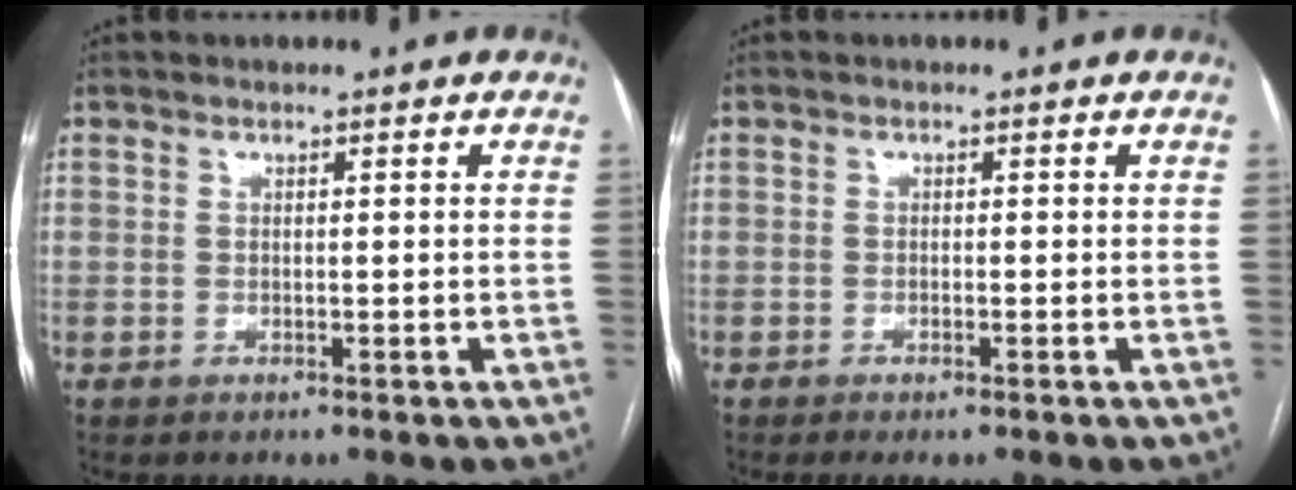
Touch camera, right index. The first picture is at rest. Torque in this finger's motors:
{"motor_torque": [0.23, 0.07, 0.13, 0.02]}